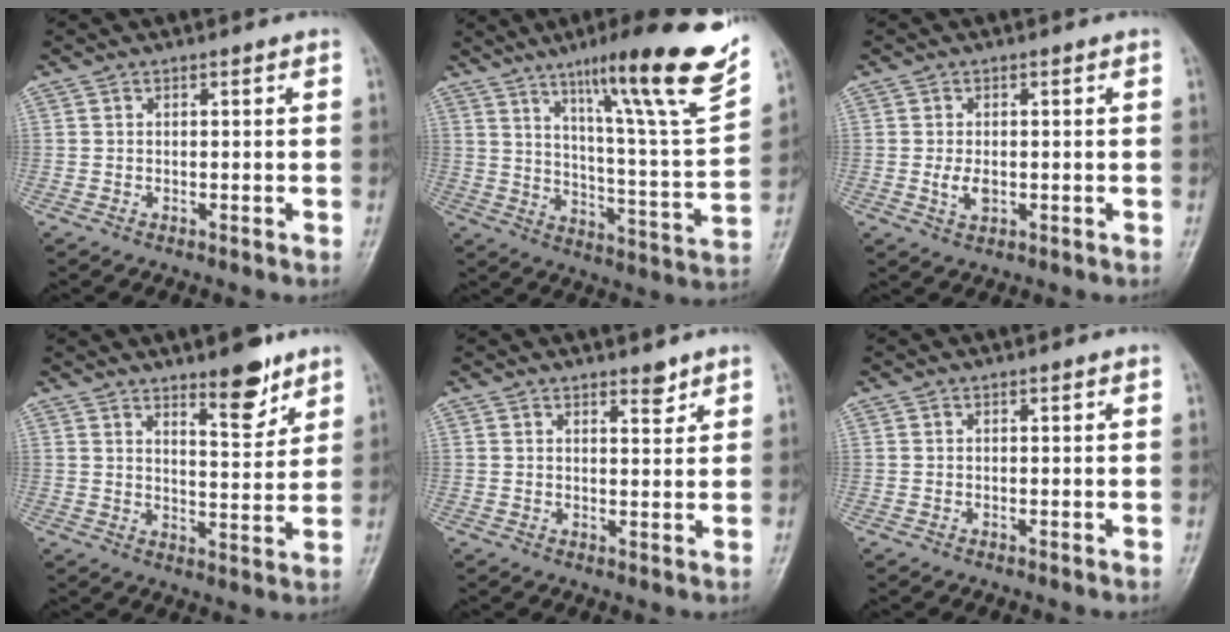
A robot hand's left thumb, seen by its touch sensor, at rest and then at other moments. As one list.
[{"total": 24.0, "force": [14.7, 2.5, 18.9], "torque": [-0.254, -0.056, 0.224]}, {"total": 2.8, "force": [-0.3, 1.7, 2.2], "torque": [-0.045, -0.005, -0.003]}, {"total": 8.2, "force": [5.8, 2.6, 5.2], "torque": [-0.057, -0.045, 0.087]}, {"total": 2.6, "force": [2.0, 0.9, 1.2], "torque": [-0.009, -0.015, 0.031]}, {"total": 0.0}]